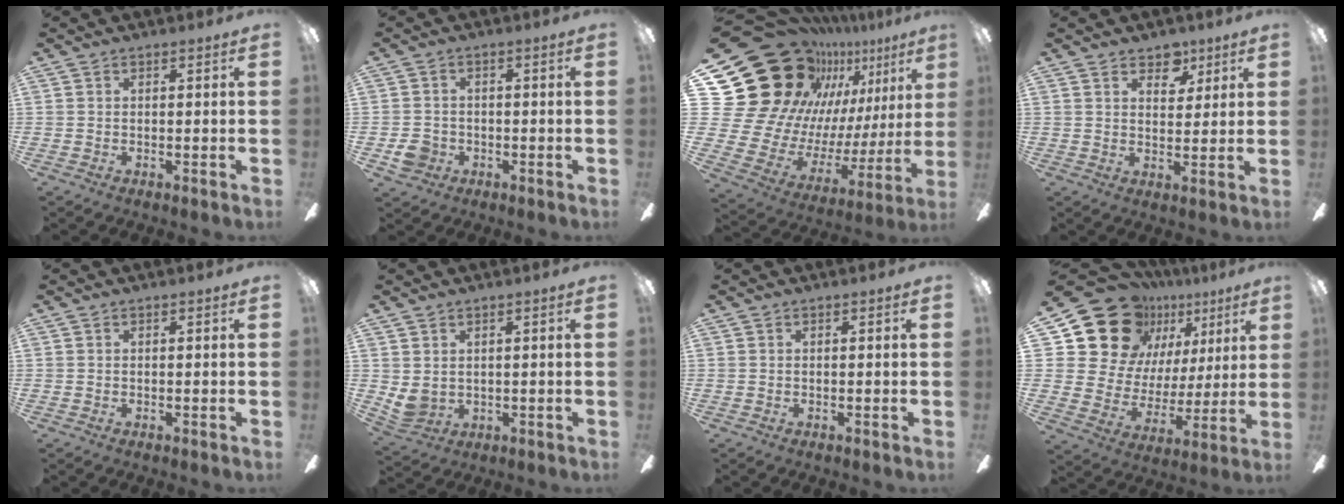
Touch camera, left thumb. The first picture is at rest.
{"total": 4.3, "force": [-1.7, 3.9, 1.0], "torque": [-0.022, 0.004, -0.032]}
{"total": 28.3, "force": [14.9, 19.8, 13.7], "torque": [-0.240, -0.137, 0.318]}
{"total": 6.2, "force": [4.4, 3.8, 2.0], "torque": [-0.005, -0.023, 0.074]}
{"total": 0.0}
{"total": 4.4, "force": [1.4, 3.8, 1.8], "torque": [-0.060, -0.013, 0.026]}
{"total": 0.0}
{"total": 21.9, "force": [11.6, 16.0, 9.4], "torque": [-0.166, -0.071, 0.233]}